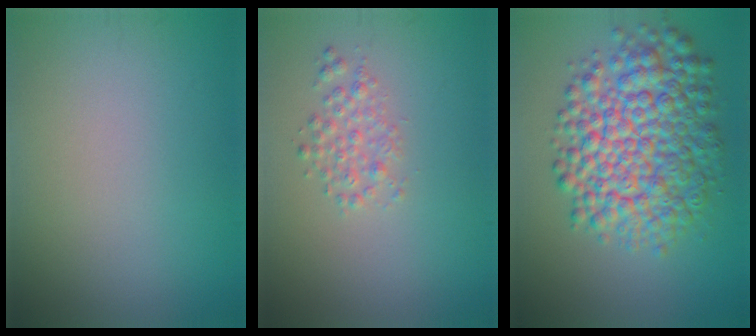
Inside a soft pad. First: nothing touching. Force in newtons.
{"total": 1.8, "press": 1.8, "slide": 0.1}
{"total": 9.5, "press": 9.5, "slide": 0.2}